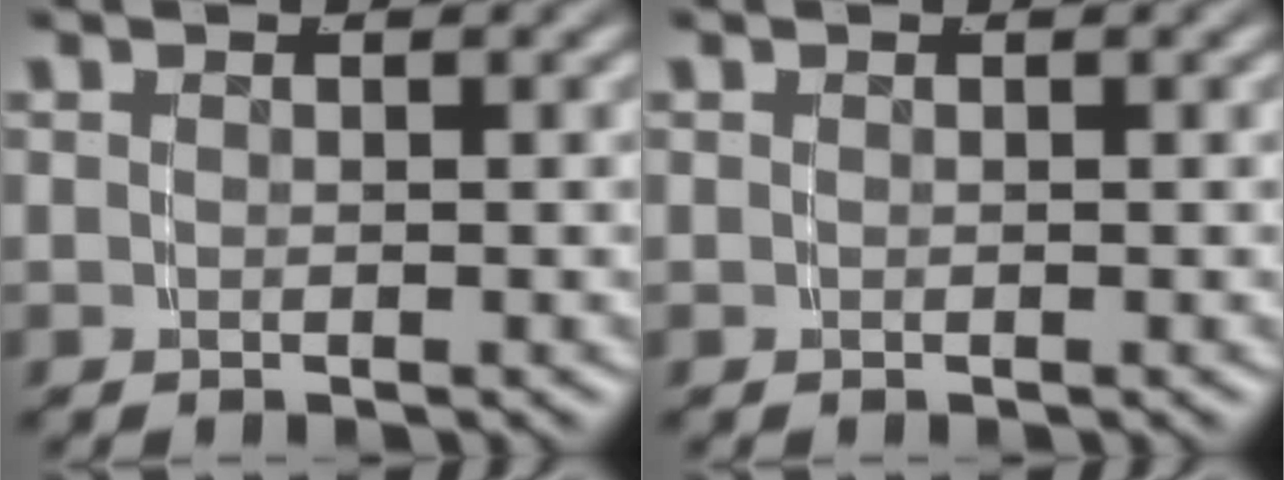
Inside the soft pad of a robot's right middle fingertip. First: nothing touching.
{"total": 0.0}